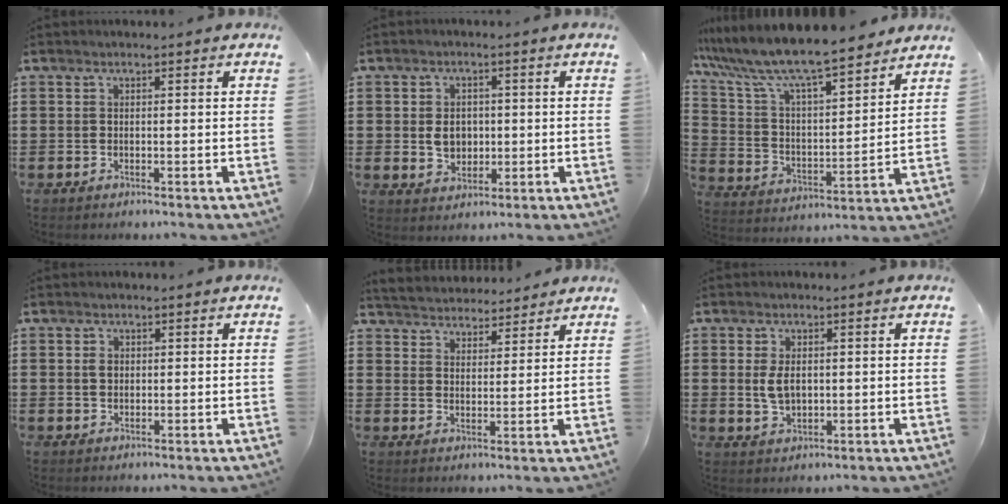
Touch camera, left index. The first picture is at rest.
{"total": 4.2, "force": [0.2, 3.3, 2.6], "torque": [-0.043, 0.004, -0.003]}
{"total": 9.2, "force": [8.3, 0.6, 4.0], "torque": [-0.115, -0.056, 0.139]}
{"total": 1.4, "force": [0.4, 1.1, 0.7], "torque": [-0.009, 0.003, 0.005]}
{"total": 3.9, "force": [3.8, 0.7, -0.3], "torque": [-0.013, -0.018, 0.067]}
{"total": 3.8, "force": [0.4, 2.2, 3.1], "torque": [-0.079, 0.001, 0.002]}